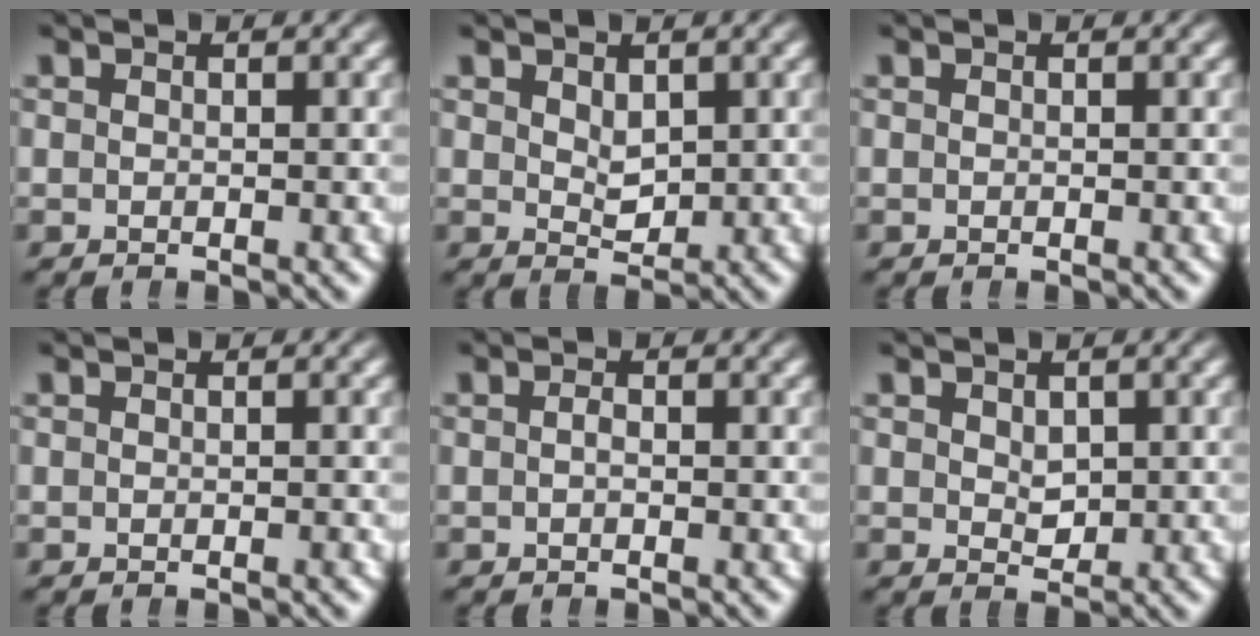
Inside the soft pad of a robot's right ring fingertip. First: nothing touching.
{"total": 1.3, "force": [0.8, 0.5, 0.9], "torque": [-0.012, -0.014, 0.024]}
{"total": 0.0}
{"total": 0.0}
{"total": 0.5, "force": [-0.4, 0.1, 0.4], "torque": [-0.014, -0.004, -0.007]}
{"total": 1.1, "force": [0.6, 0.7, 0.7], "torque": [-0.012, -0.013, 0.019]}